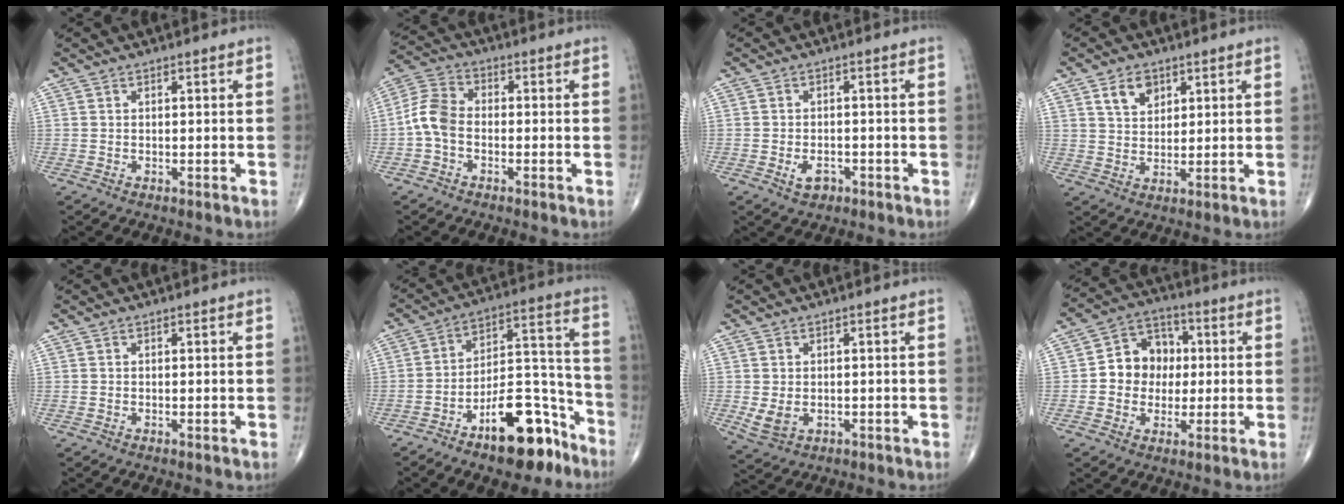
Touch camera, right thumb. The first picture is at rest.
{"total": 6.6, "force": [-1.4, 4.3, 4.8], "torque": [-0.096, 0.022, -0.042]}
{"total": 3.2, "force": [-1.5, 2.0, 1.9], "torque": [-0.026, 0.007, -0.022]}
{"total": 5.8, "force": [3.1, 3.9, 3.1], "torque": [-0.034, -0.018, 0.056]}
{"total": 0.0}
{"total": 17.3, "force": [-10.8, 7.2, 11.5], "torque": [-0.138, 0.097, -0.172]}
{"total": 3.7, "force": [-0.4, 2.6, 2.5], "torque": [-0.048, -0.006, 0.001]}
{"total": 10.1, "force": [0.3, 8.6, 5.3], "torque": [-0.042, 0.023, -0.006]}